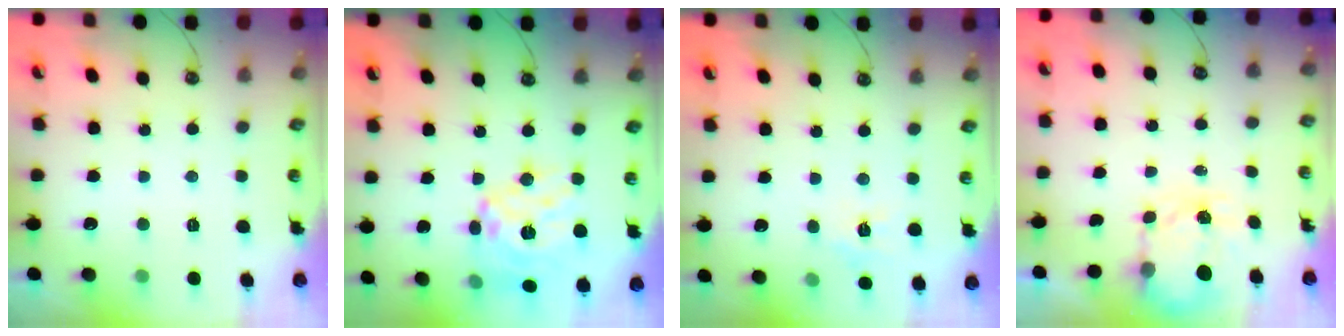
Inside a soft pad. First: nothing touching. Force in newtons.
{"total": 18.5, "press": 18.5, "slide": 1.6}
{"total": 6.3, "press": 6.3, "slide": 0.8}
{"total": 3.7, "press": 3.6, "slide": 0.5}